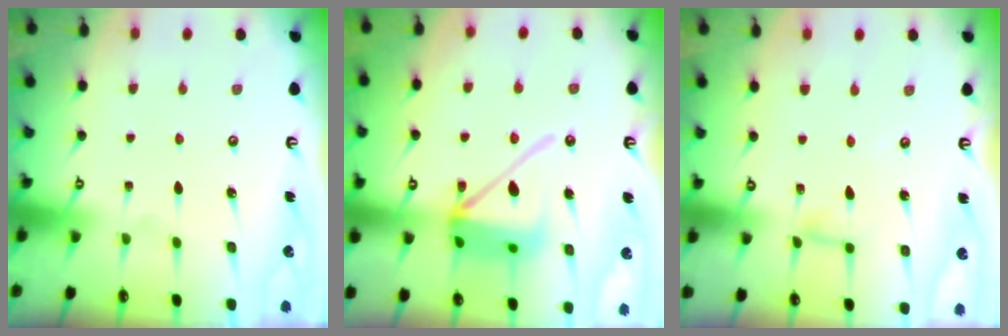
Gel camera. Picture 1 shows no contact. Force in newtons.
{"total": 15.5, "press": 15.4, "slide": 1.8}
{"total": 4.3, "press": 4.3, "slide": 0.4}